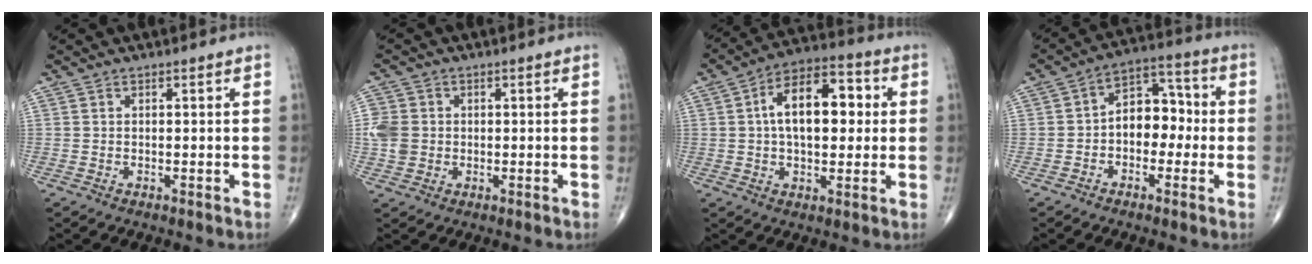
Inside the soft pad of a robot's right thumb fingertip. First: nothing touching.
{"total": 5.6, "force": [-0.2, 4.9, 2.8], "torque": [-0.051, 0.006, -0.005]}
{"total": 14.5, "force": [1.9, 8.0, 12.0], "torque": [-0.167, 0.025, 0.022]}
{"total": 9.3, "force": [-1.0, 6.4, 6.6], "torque": [-0.063, 0.040, -0.032]}